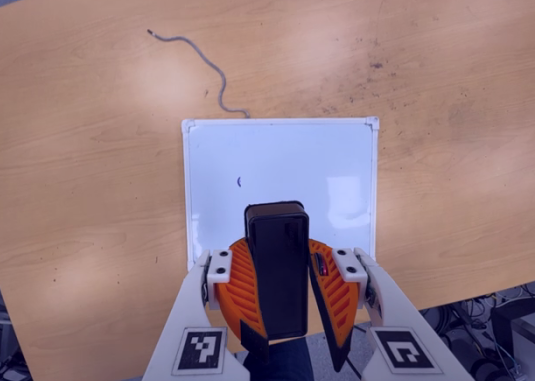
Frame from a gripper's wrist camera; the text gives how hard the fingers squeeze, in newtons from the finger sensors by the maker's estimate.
{"total": 10.9, "left": 10.8, "right": 10.9}